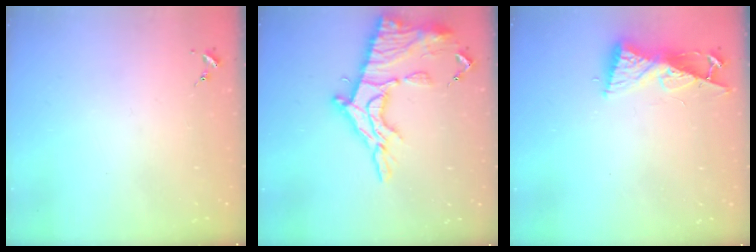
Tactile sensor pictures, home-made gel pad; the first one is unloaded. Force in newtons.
{"total": 19.6, "press": 19.6, "slide": 1.7}
{"total": 8.6, "press": 8.6, "slide": 0.7}